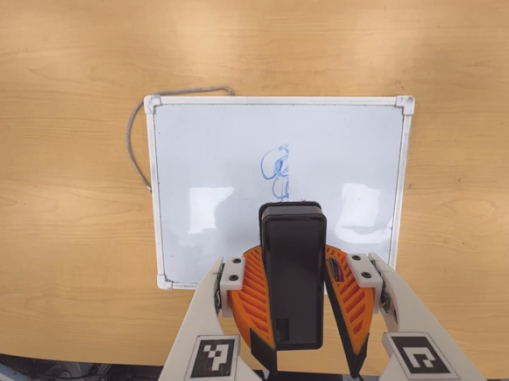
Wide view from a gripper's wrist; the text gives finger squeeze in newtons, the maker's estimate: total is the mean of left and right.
{"total": 11.7, "left": 10.4, "right": 13.0}